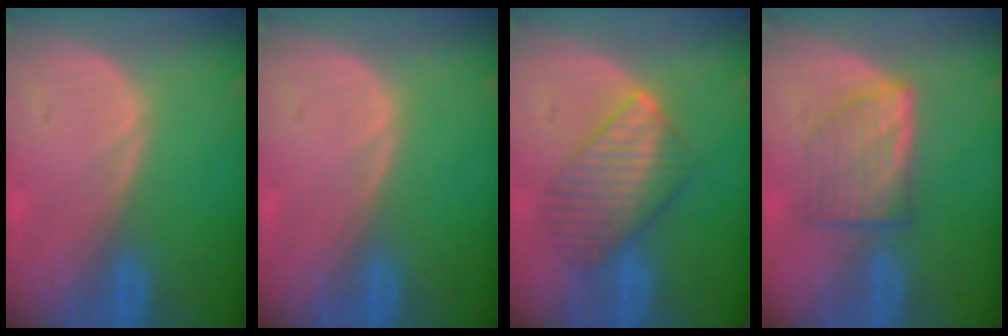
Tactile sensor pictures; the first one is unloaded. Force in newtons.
{"total": 0.0}
{"total": 7.2, "press": 7.2, "slide": 0.2}
{"total": 6.1, "press": 5.8, "slide": 1.7}